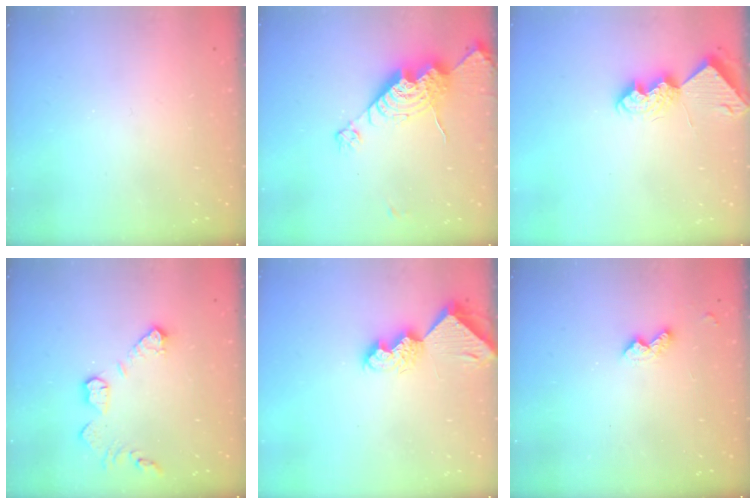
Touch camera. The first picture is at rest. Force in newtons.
{"total": 15.9, "press": 15.9, "slide": 1.3}
{"total": 8.7, "press": 8.6, "slide": 1.1}
{"total": 10.8, "press": 10.8, "slide": 0.8}
{"total": 10.0, "press": 9.9, "slide": 1.1}
{"total": 4.8, "press": 4.8, "slide": 0.7}